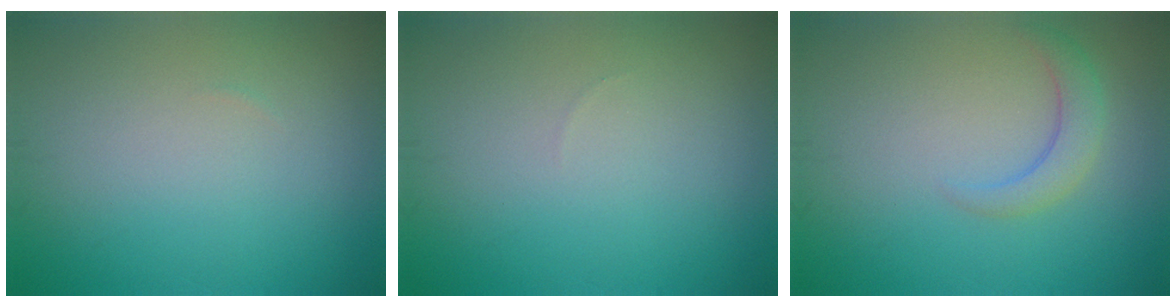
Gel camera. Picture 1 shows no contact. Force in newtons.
{"total": 0.0}
{"total": 2.2, "press": 2.2, "slide": 0.3}